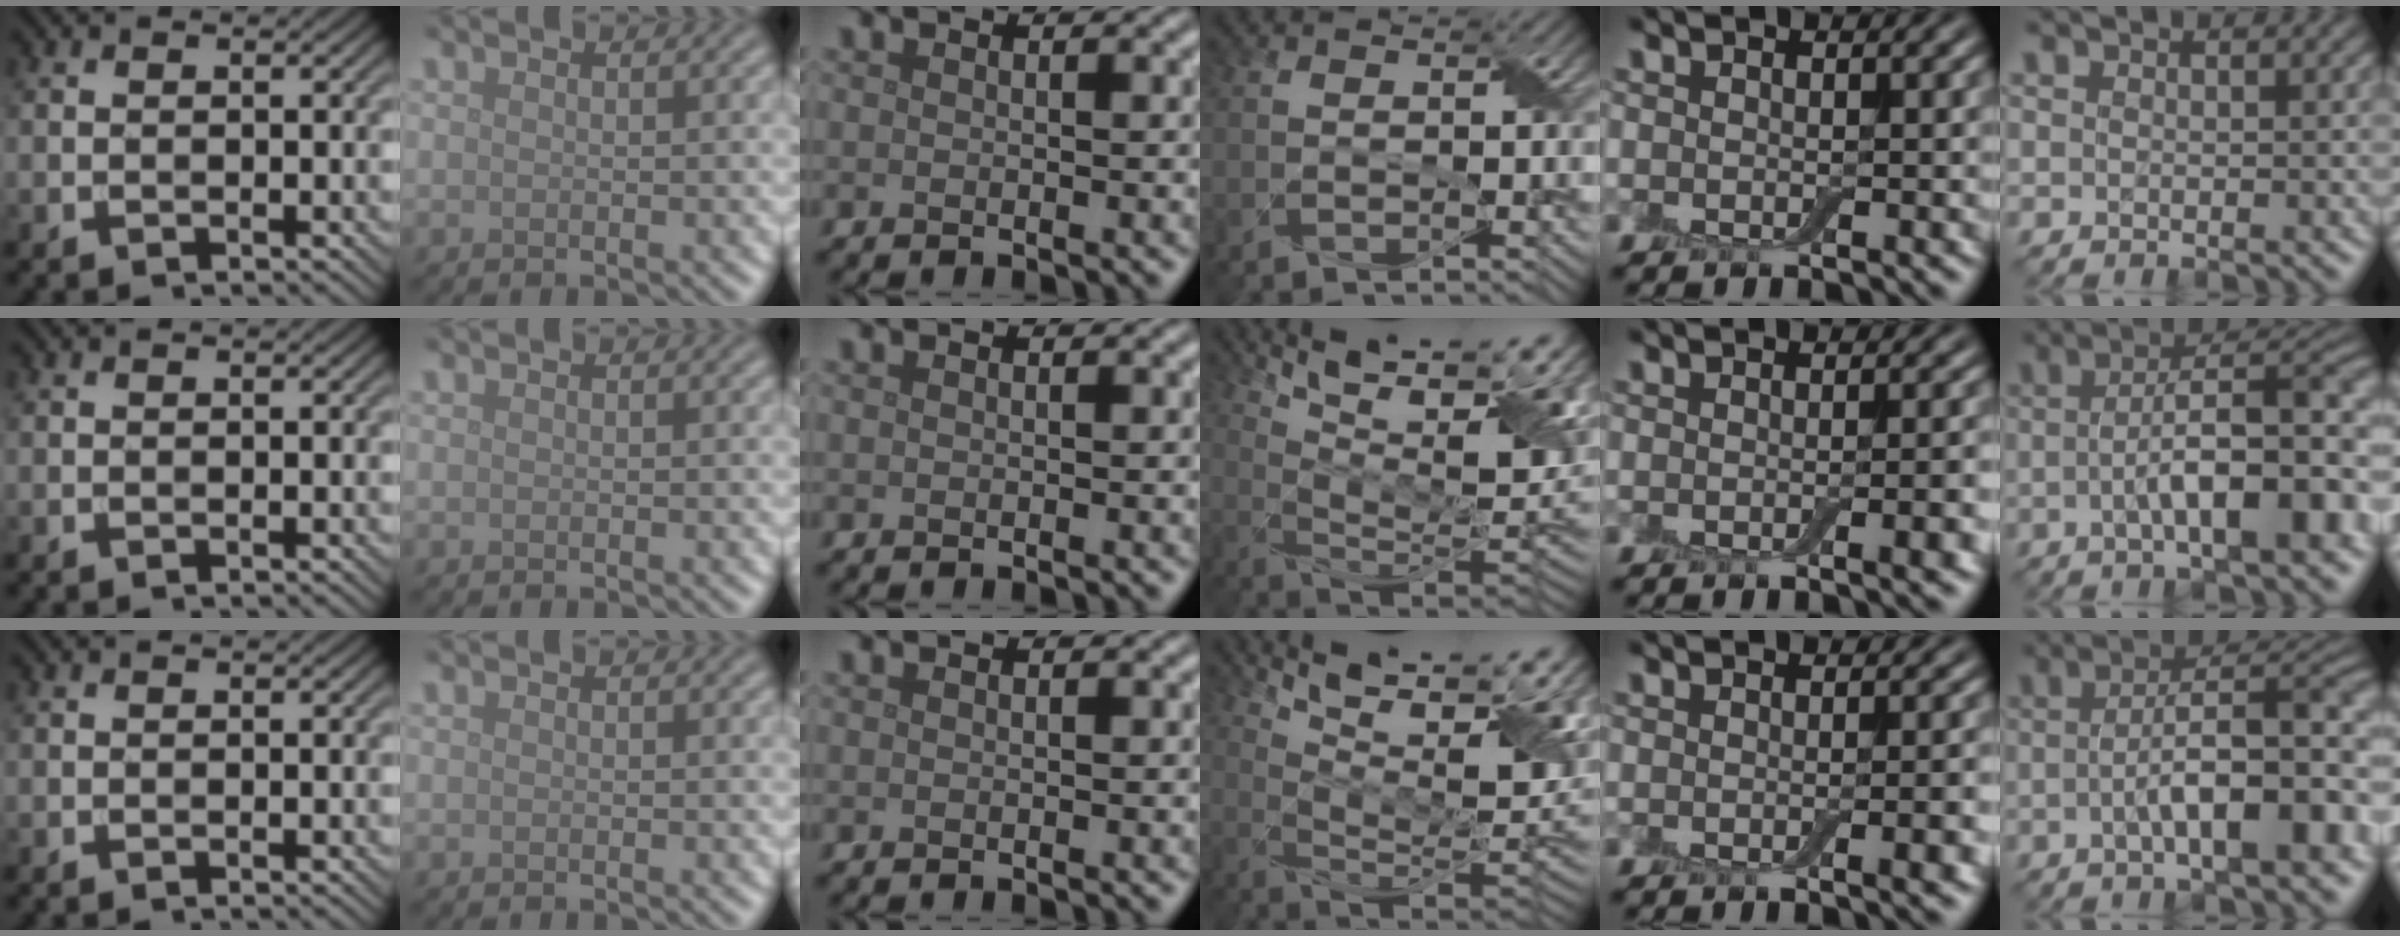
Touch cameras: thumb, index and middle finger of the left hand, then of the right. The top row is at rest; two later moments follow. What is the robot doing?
{"motion": "wrap", "object": "adhesive wrap"}